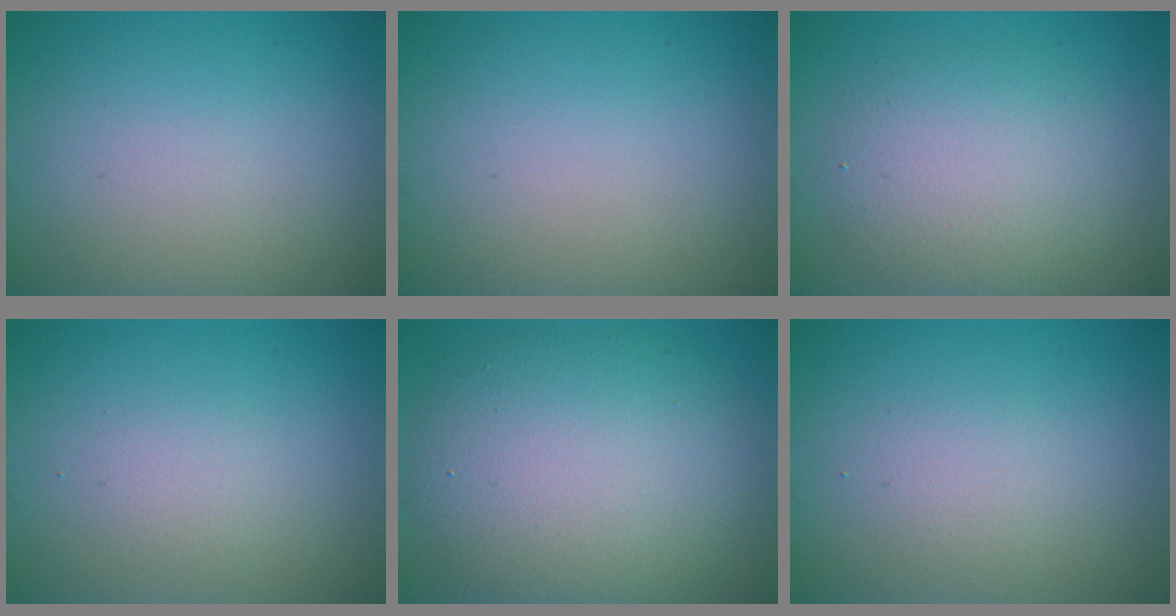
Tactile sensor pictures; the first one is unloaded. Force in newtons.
{"total": 0.0}
{"total": 4.7, "press": 4.7, "slide": 0.2}
{"total": 1.3, "press": 1.3, "slide": 0.0}
{"total": 9.7, "press": 9.6, "slide": 0.7}
{"total": 1.6, "press": 1.6, "slide": 0.1}